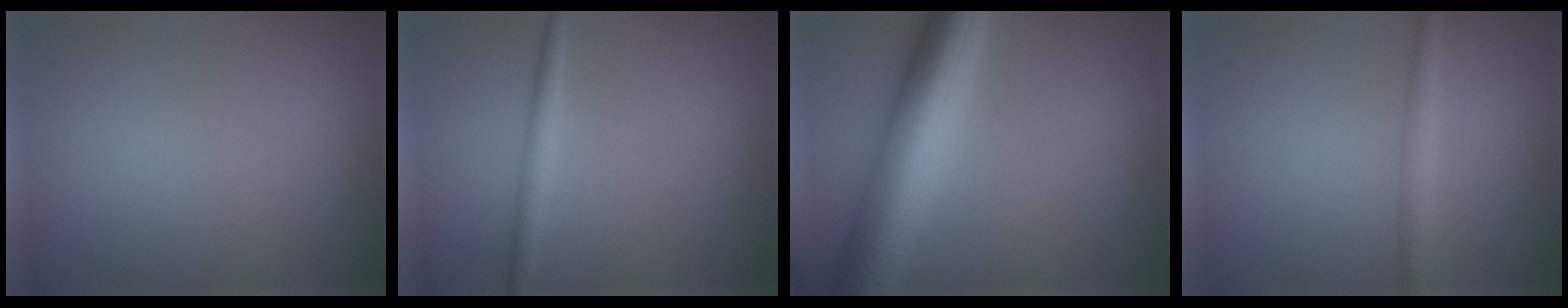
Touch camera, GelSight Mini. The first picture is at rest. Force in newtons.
{"total": 1.9, "press": 1.9, "slide": 0.1}
{"total": 10.7, "press": 10.7, "slide": 0.2}
{"total": 2.1, "press": 2.1, "slide": 0.1}